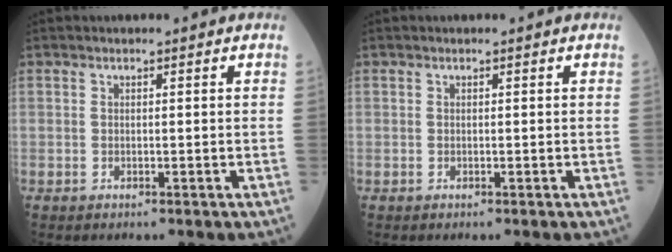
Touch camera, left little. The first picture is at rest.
{"total": 0.0}